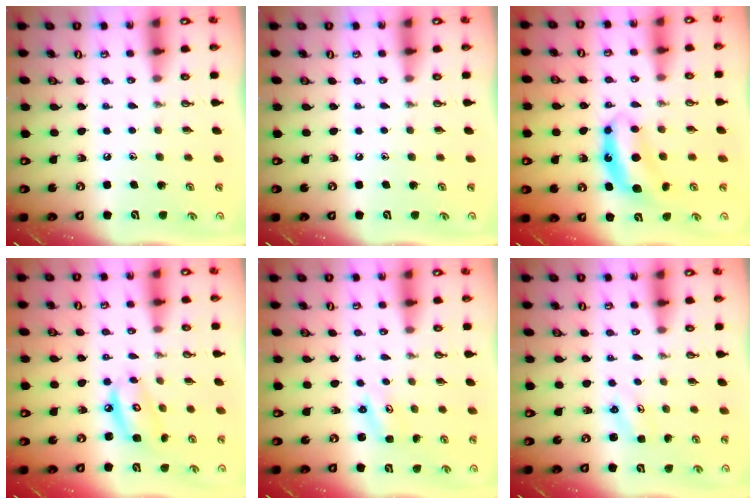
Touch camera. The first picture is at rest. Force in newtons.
{"total": 0.0}
{"total": 7.7, "press": 7.7, "slide": 0.4}
{"total": 7.8, "press": 7.7, "slide": 0.7}
{"total": 1.7, "press": 1.7, "slide": 0.3}
{"total": 2.5, "press": 2.5, "slide": 0.3}